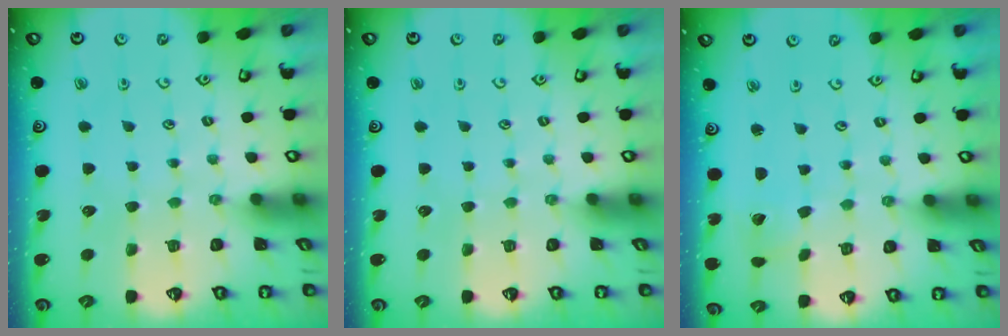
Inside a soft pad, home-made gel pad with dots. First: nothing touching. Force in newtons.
{"total": 0.0}
{"total": 3.0, "press": 3.0, "slide": 0.2}